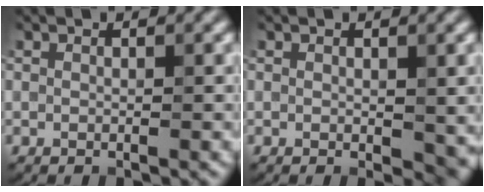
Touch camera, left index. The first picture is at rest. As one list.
[{"total": 2.7, "force": [0.0, 1.5, 2.2], "torque": [-0.026, -0.007, 0.004]}]